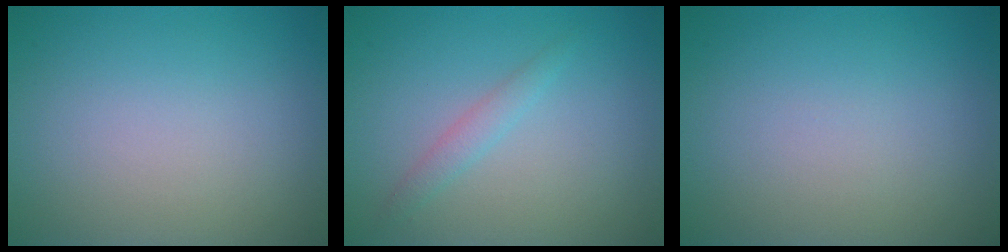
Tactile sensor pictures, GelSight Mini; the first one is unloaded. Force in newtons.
{"total": 1.3, "press": 1.3, "slide": 0.1}
{"total": 0.0}